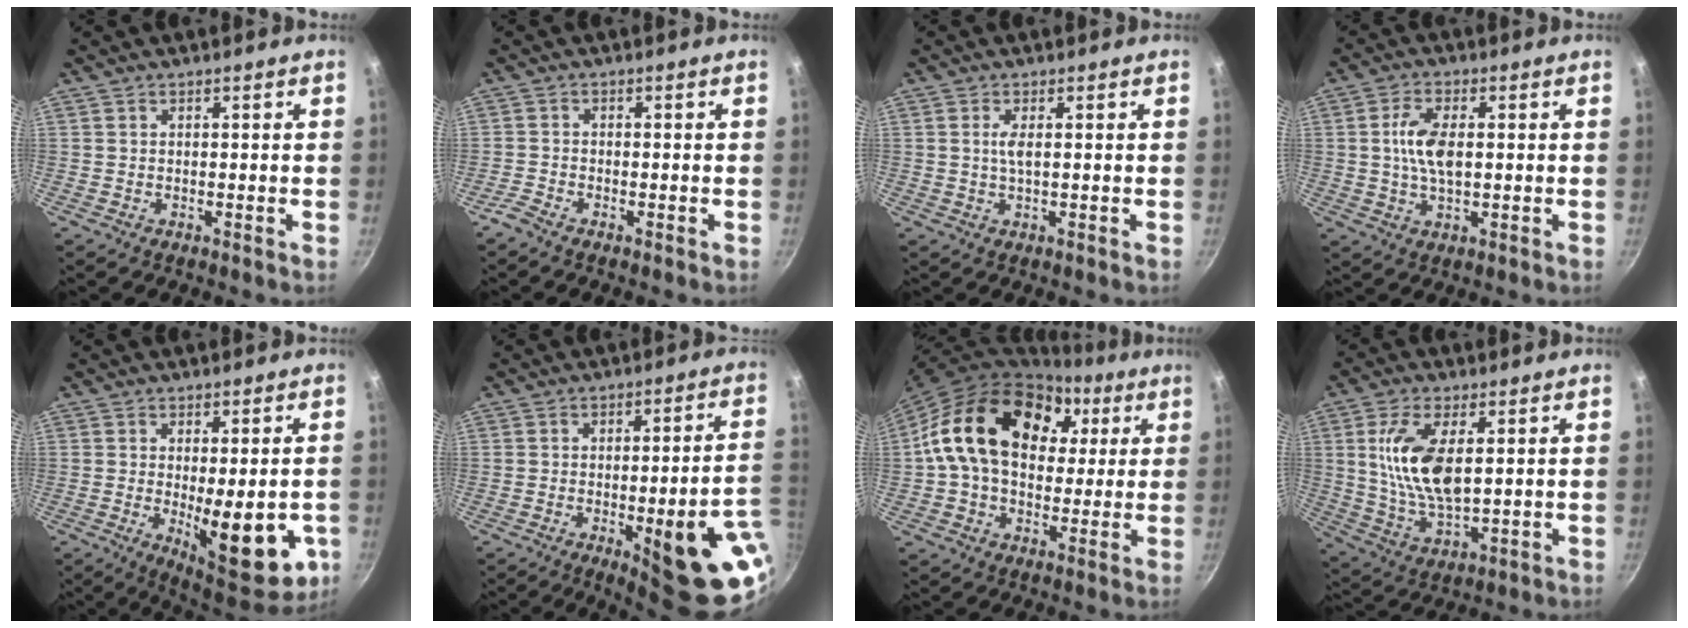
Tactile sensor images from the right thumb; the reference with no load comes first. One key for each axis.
{"total": 1.9, "fx": -1.7, "fy": 0.4, "fz": 0.8, "tx": -0.033, "ty": 0.011, "tz": -0.040}
{"total": 2.2, "fx": 0.4, "fy": 0.6, "fz": 2.1, "tx": -0.048, "ty": 0.000, "tz": 0.010}
{"total": 7.4, "fx": 0.7, "fy": 3.7, "fz": 6.3, "tx": -0.121, "ty": 0.006, "tz": 0.012}
{"total": 16.5, "fx": -3.5, "fy": 6.4, "fz": 14.9, "tx": -0.168, "ty": -0.016, "tz": -0.032}
{"total": 21.6, "fx": -7.1, "fy": 5.9, "fz": 19.5, "tx": -0.196, "ty": 0.015, "tz": -0.082}
{"total": 22.5, "fx": 5.8, "fy": 15.8, "fz": 15.0, "tx": -0.238, "ty": 0.019, "tz": 0.085}
{"total": 13.1, "fx": 2.7, "fy": 6.1, "fz": 11.3, "tx": -0.213, "ty": -0.012, "tz": 0.058}